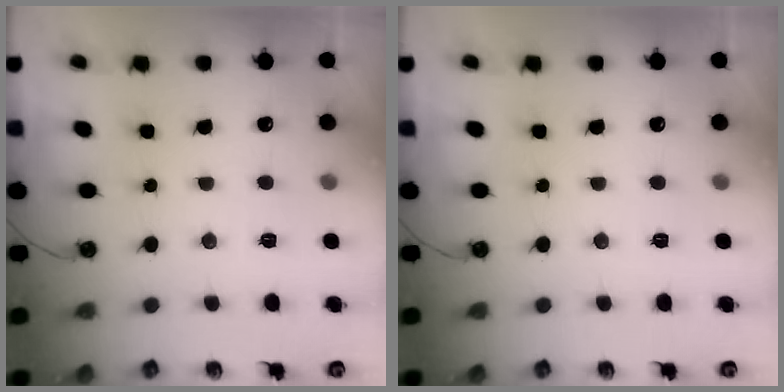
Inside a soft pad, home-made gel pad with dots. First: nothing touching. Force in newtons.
{"total": 0.0}